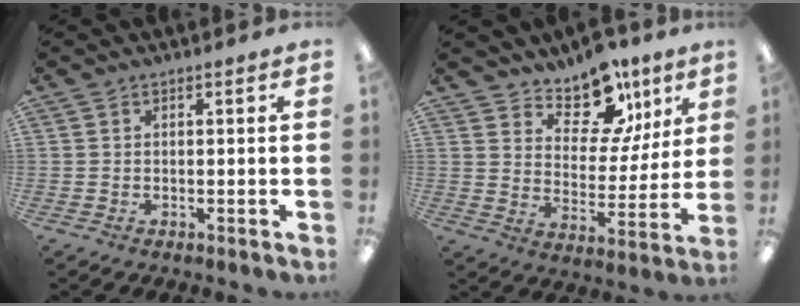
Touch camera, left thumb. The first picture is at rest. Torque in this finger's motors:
{"motor_torque": [0.31, 0.40, -0.39, -0.07, 0.01]}